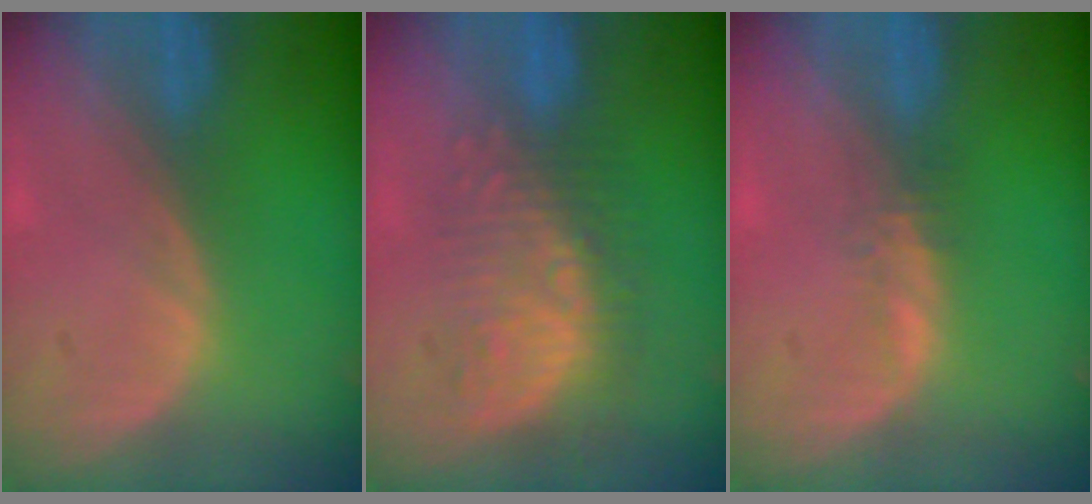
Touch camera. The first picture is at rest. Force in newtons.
{"total": 10.0, "press": 8.7, "slide": 4.8}
{"total": 1.3, "press": 1.2, "slide": 0.5}